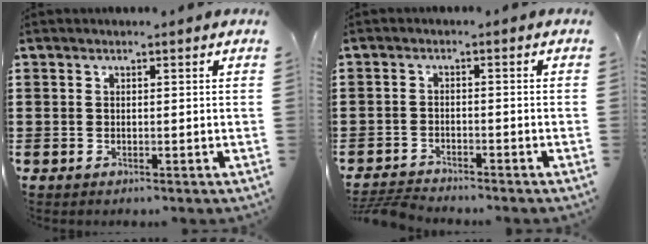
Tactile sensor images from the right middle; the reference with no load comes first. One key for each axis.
{"total": 3.2, "fx": -3.1, "fy": 0.3, "fz": 0.5, "tx": -0.025, "ty": -0.004, "tz": -0.071}